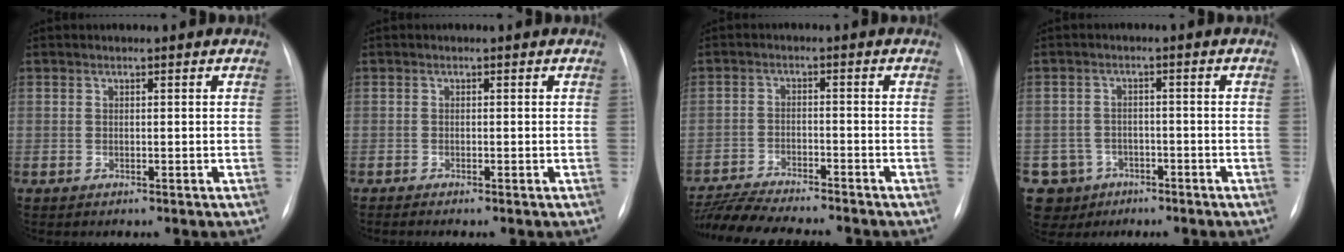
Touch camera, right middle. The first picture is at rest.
{"total": 0.7, "force": [-0.6, -0.1, 0.4], "torque": [-0.007, 0.000, -0.011]}
{"total": 12.0, "force": [-10.9, 1.0, 5.0], "torque": [-0.084, -0.010, -0.172]}
{"total": 6.2, "force": [-3.2, 5.2, -0.1], "torque": [0.001, 0.011, -0.046]}